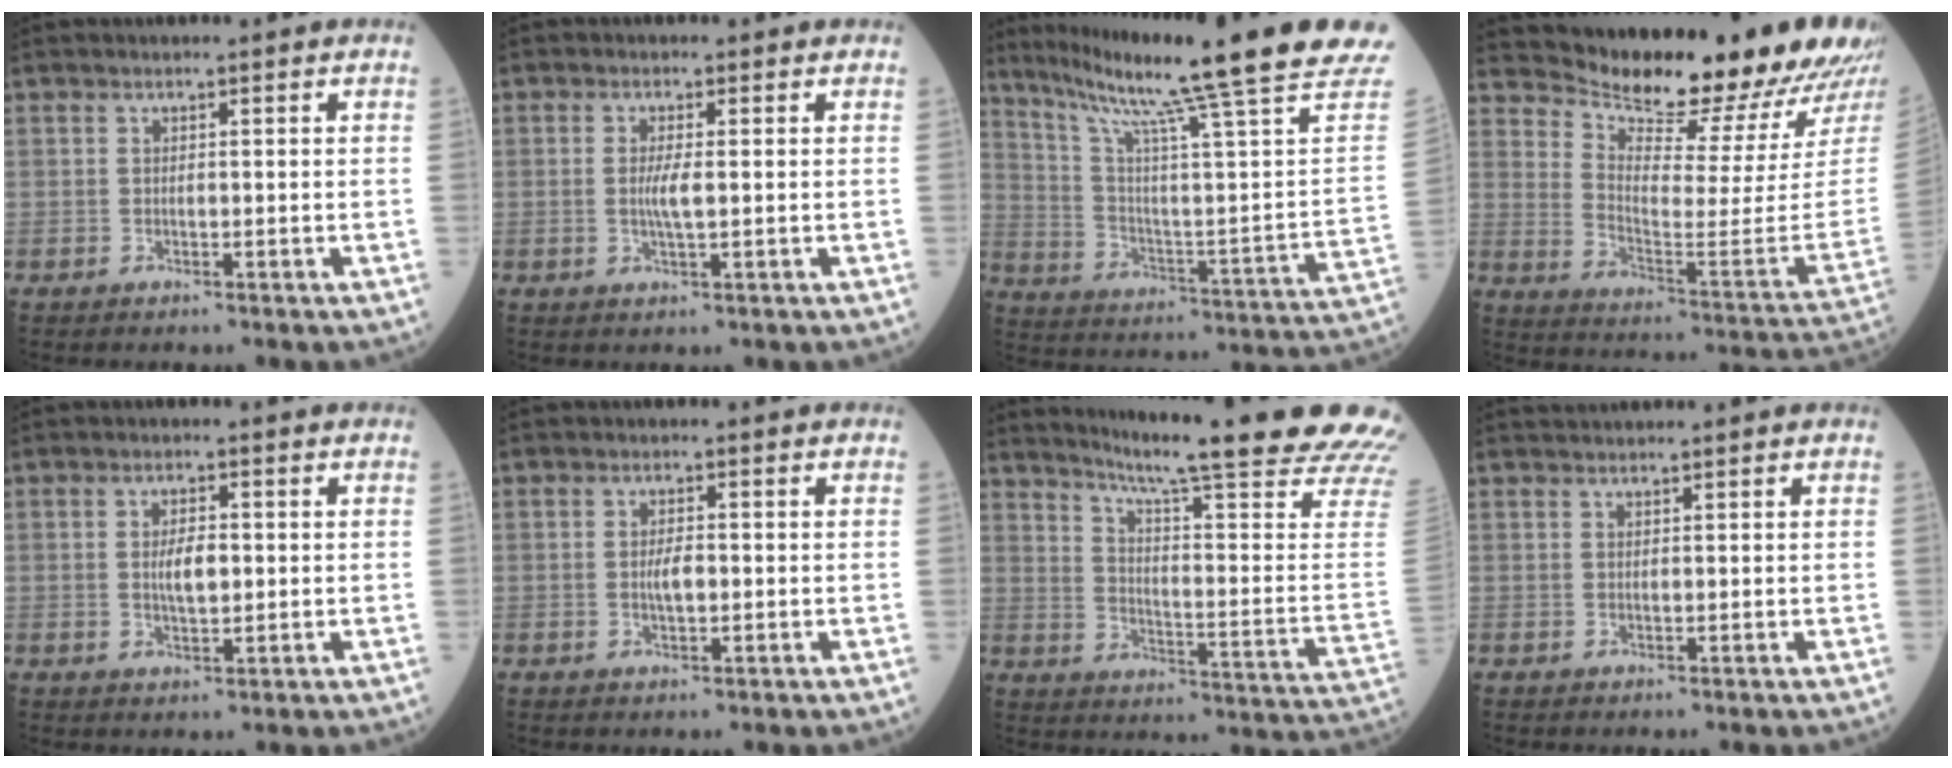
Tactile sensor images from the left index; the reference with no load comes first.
{"total": 2.5, "force": [-0.1, 0.3, 2.5], "torque": [-0.053, -0.005, -0.002]}
{"total": 26.8, "force": [20.6, -2.0, 17.0], "torque": [-0.274, -0.061, 0.287]}
{"total": 19.7, "force": [18.5, 0.1, 6.9], "torque": [-0.127, -0.115, 0.256]}
{"total": 3.7, "force": [0.1, 1.4, 3.4], "torque": [-0.066, -0.001, 0.001]}
{"total": 2.4, "force": [-0.3, 0.9, 2.2], "torque": [-0.045, -0.001, -0.006]}
{"total": 27.3, "force": [23.0, -1.0, 14.6], "torque": [-0.201, -0.110, 0.288]}
{"total": 1.7, "force": [1.7, -0.1, 0.3], "torque": [-0.002, 0.022, 0.034]}